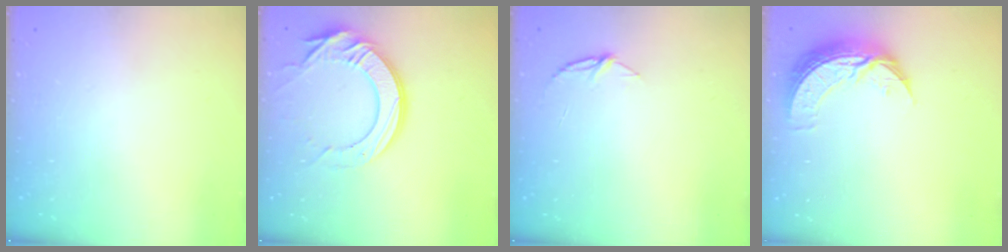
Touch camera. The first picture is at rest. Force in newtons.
{"total": 16.4, "press": 16.4, "slide": 1.2}
{"total": 4.8, "press": 4.8, "slide": 0.5}
{"total": 9.0, "press": 9.0, "slide": 0.7}